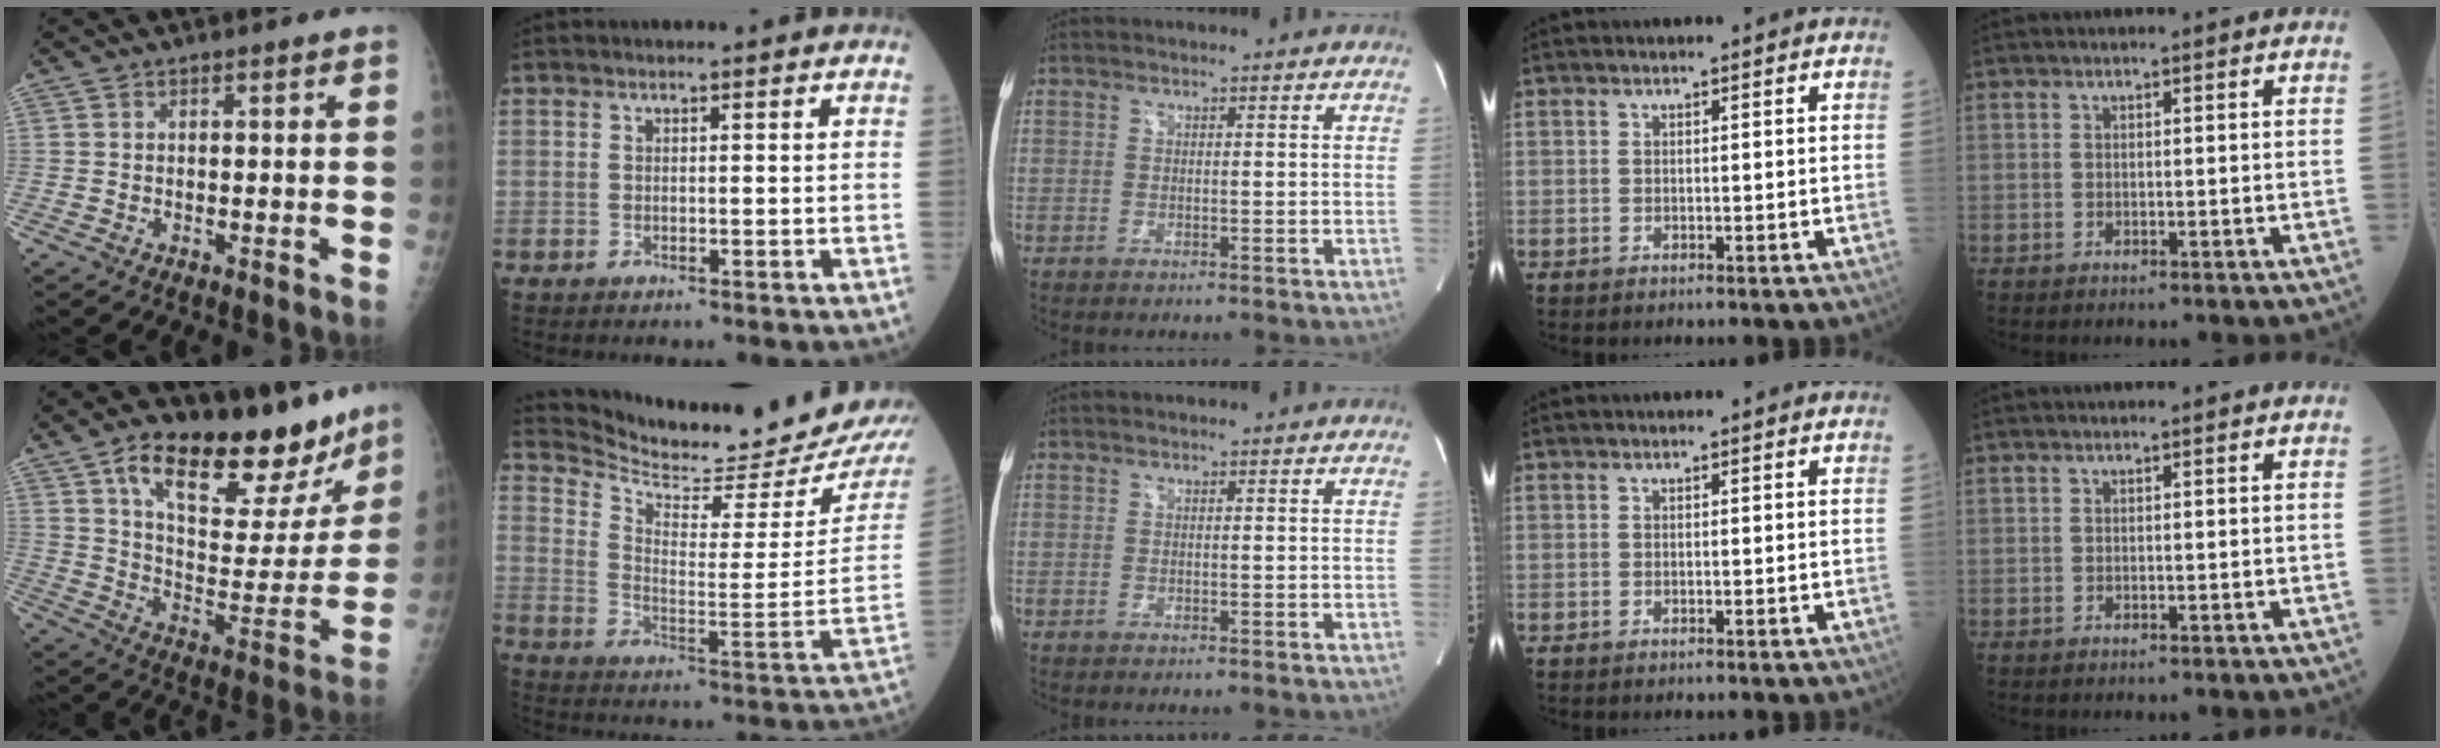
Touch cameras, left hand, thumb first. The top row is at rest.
{"thumb": {"total": 25.1, "force": [16.6, 10.7, 15.5], "torque": [-0.179, -0.057, 0.260]}, "index": {"total": 17.8, "force": [17.1, -0.3, 4.9], "torque": [-0.088, -0.099, 0.246]}}